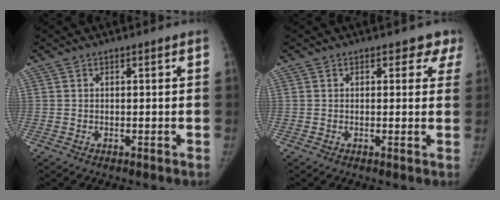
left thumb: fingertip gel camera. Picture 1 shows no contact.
{"total": 3.3, "force": [2.4, 2.2, 0.6], "torque": [0.033, -0.008, 0.007]}